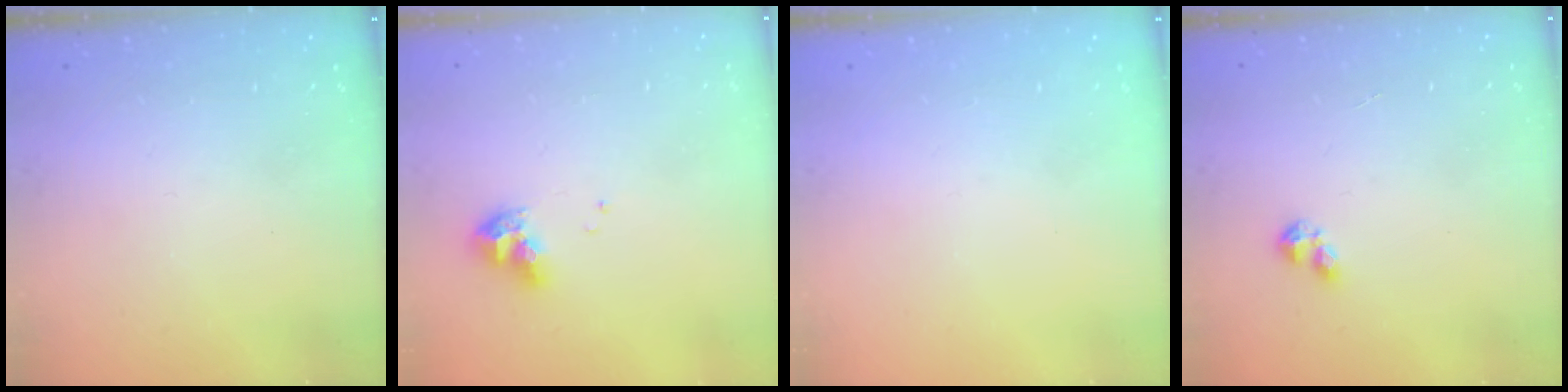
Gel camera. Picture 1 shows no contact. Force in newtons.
{"total": 9.1, "press": 9.1, "slide": 1.1}
{"total": 0.0}
{"total": 1.9, "press": 1.9, "slide": 0.4}